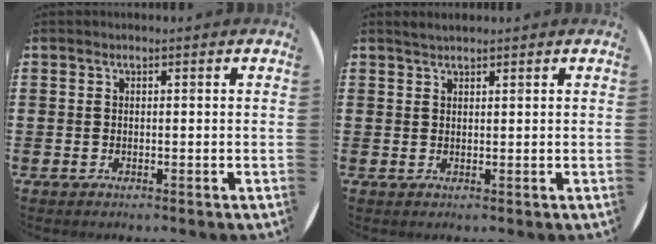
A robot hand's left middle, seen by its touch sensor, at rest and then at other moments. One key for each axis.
{"total": 1.2, "fx": 1.2, "fy": 0.1, "fz": 0.2, "tx": -0.004, "ty": 0.003, "tz": 0.022}